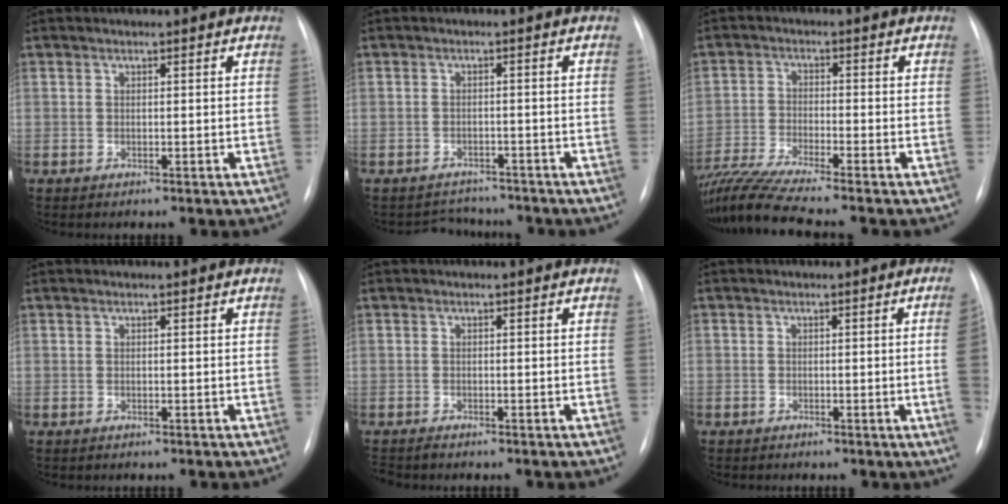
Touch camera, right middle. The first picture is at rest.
{"total": 4.0, "force": [-3.6, 1.6, -0.6], "torque": [0.008, 0.014, -0.051]}
{"total": 10.5, "force": [-9.3, -1.6, 4.5], "torque": [-0.085, -0.021, -0.164]}
{"total": 0.0}
{"total": 1.5, "force": [-1.4, 0.2, 0.5], "torque": [-0.010, -0.003, -0.020]}
{"total": 3.3, "force": [-0.7, -0.8, 3.1], "torque": [-0.038, -0.003, -0.011]}